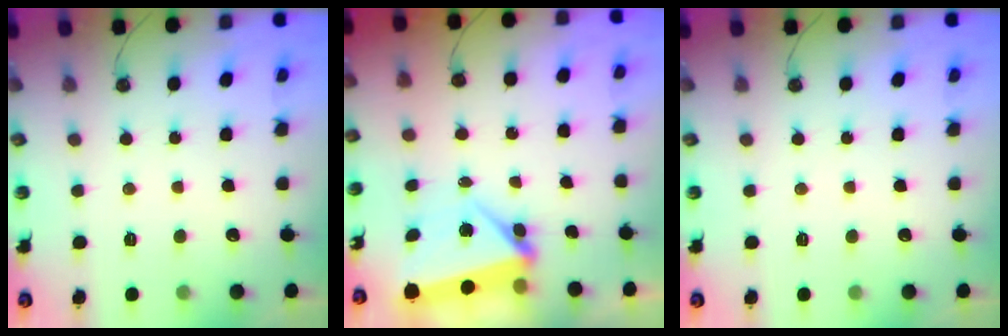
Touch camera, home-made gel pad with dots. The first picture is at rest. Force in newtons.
{"total": 10.5, "press": 4.6, "slide": 9.4}
{"total": 0.0}